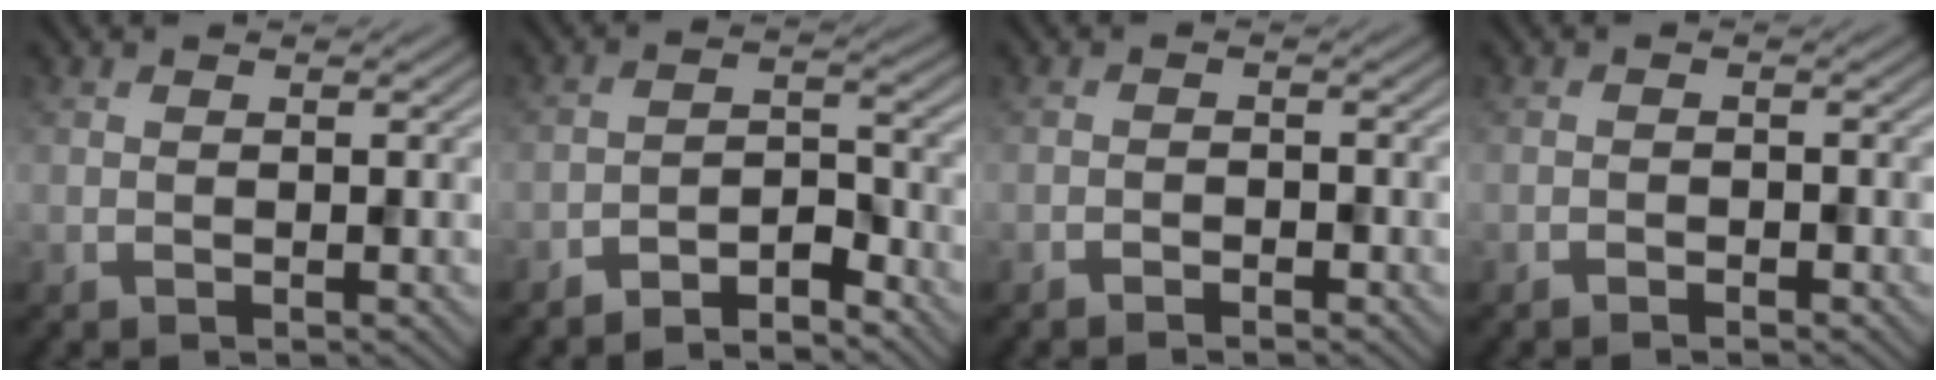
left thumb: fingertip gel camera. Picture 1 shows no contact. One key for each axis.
{"total": 4.3, "fx": -3.9, "fy": 1.0, "fz": 1.6, "tx": -0.026, "ty": 0.012, "tz": -0.075}
{"total": 1.3, "fx": -1.2, "fy": 0.4, "fz": 0.4, "tx": -0.006, "ty": 0.001, "tz": -0.021}
{"total": 1.0, "fx": -0.9, "fy": 0.3, "fz": 0.2, "tx": -0.003, "ty": 0.001, "tz": -0.016}